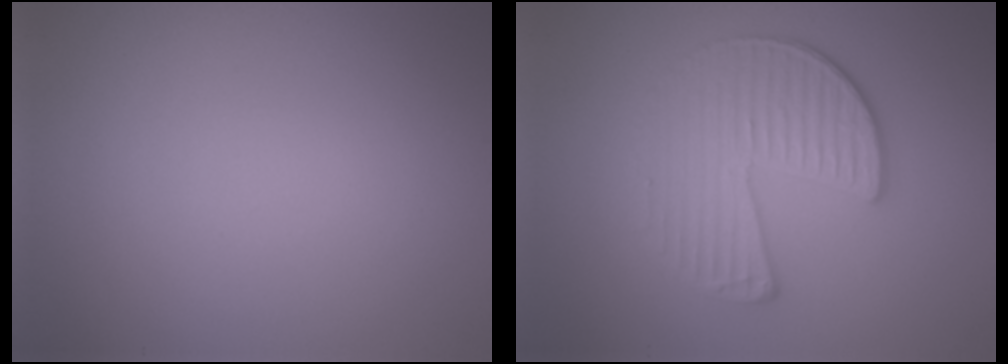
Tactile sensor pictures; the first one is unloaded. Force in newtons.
{"total": 4.1, "press": 3.7, "slide": 1.8}